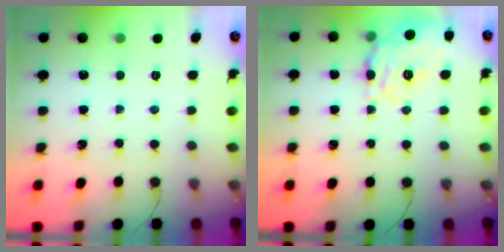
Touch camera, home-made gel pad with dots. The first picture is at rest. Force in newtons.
{"total": 16.9, "press": 16.9, "slide": 1.3}